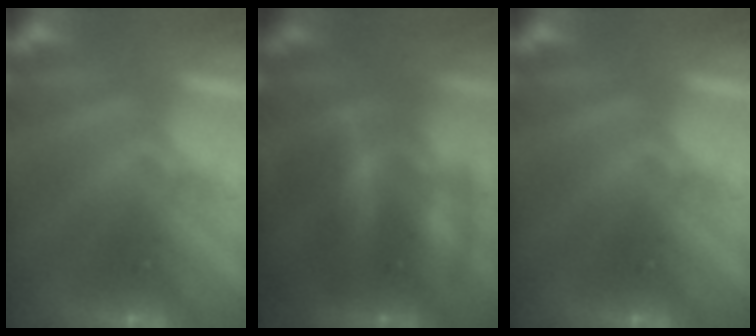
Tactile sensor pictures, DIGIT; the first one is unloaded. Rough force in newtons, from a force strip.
{"total": 5.7}
{"total": 0.0}